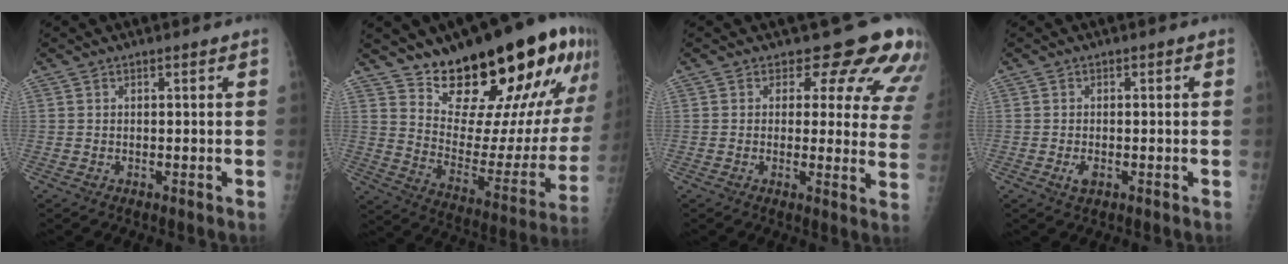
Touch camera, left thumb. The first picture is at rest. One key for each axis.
{"total": 27.7, "fx": 19.9, "fy": 10.5, "fz": 16.2, "tx": -0.203, "ty": -0.104, "tz": 0.290}
{"total": 12.3, "fx": 9.7, "fy": 5.7, "fz": 4.9, "tx": -0.004, "ty": -0.054, "tz": 0.080}
{"total": 2.1, "fx": -0.8, "fy": 1.2, "fz": 1.5, "tx": -0.027, "ty": -0.001, "tz": -0.014}